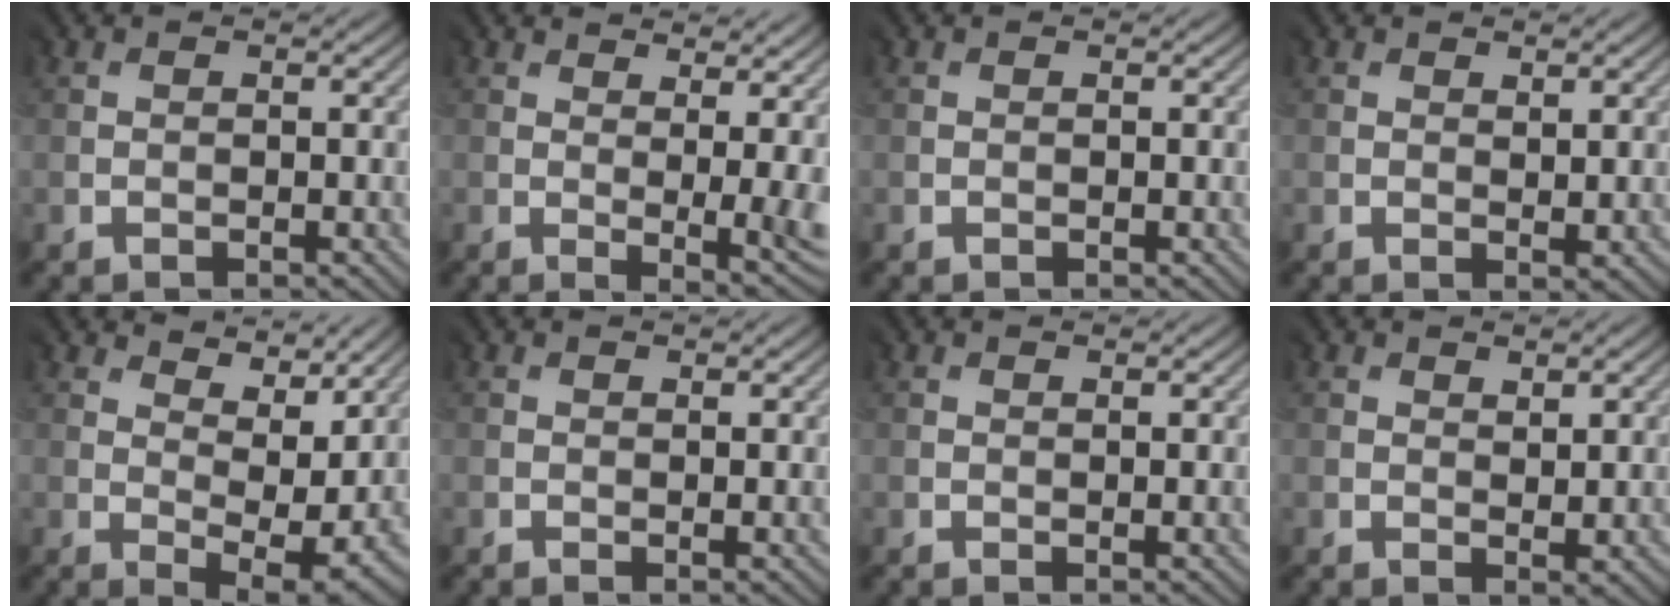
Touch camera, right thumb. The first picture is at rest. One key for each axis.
{"total": 8.9, "fx": 2.2, "fy": 3.4, "fz": 7.9, "tx": -0.098, "ty": 0.022, "tz": 0.053}
{"total": 0.0}
{"total": 1.4, "fx": 1.0, "fy": 0.7, "fz": 0.7, "tx": -0.017, "ty": -0.003, "tz": 0.022}
{"total": 8.8, "fx": 6.1, "fy": 3.7, "fz": 5.2, "tx": -0.103, "ty": -0.005, "tz": 0.097}
{"total": 1.2, "fx": 0.5, "fy": 0.2, "fz": 1.1, "tx": -0.024, "ty": 0.000, "tz": 0.008}
{"total": 1.0, "fx": 0.6, "fy": 0.2, "fz": 0.8, "tx": -0.018, "ty": -0.001, "tz": 0.010}
{"total": 1.9, "fx": 1.5, "fy": 0.8, "fz": 0.9, "tx": -0.022, "ty": -0.002, "tz": 0.032}